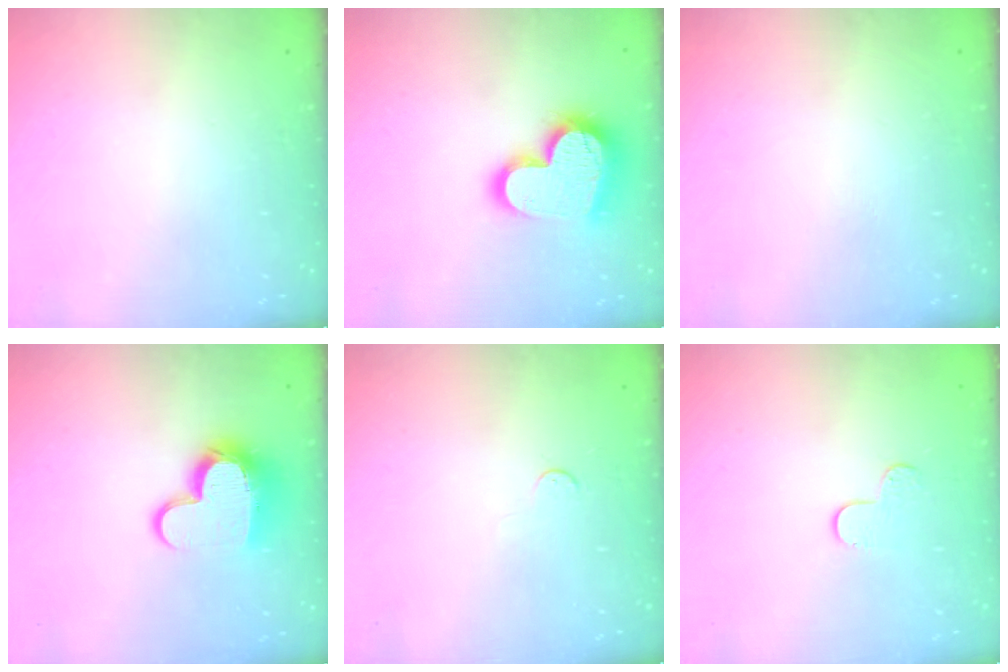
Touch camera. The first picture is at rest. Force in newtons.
{"total": 18.1, "press": 18.0, "slide": 1.5}
{"total": 0.0}
{"total": 13.0, "press": 13.0, "slide": 1.2}
{"total": 2.8, "press": 2.8, "slide": 0.4}
{"total": 3.8, "press": 3.8, "slide": 0.4}